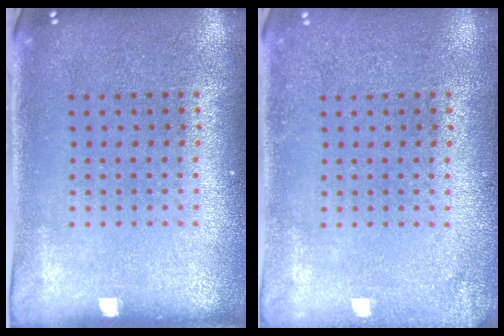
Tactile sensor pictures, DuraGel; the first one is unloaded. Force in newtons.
{"total": 1.3, "press": 1.3, "slide": 0.1}